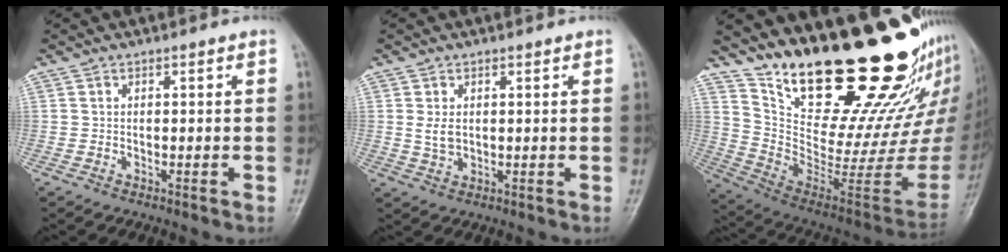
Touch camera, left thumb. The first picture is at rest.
{"total": 3.1, "force": [0.7, 2.1, 2.1], "torque": [-0.031, -0.007, 0.018]}
{"total": 30.9, "force": [22.9, 8.8, 18.7], "torque": [-0.248, -0.167, 0.365]}